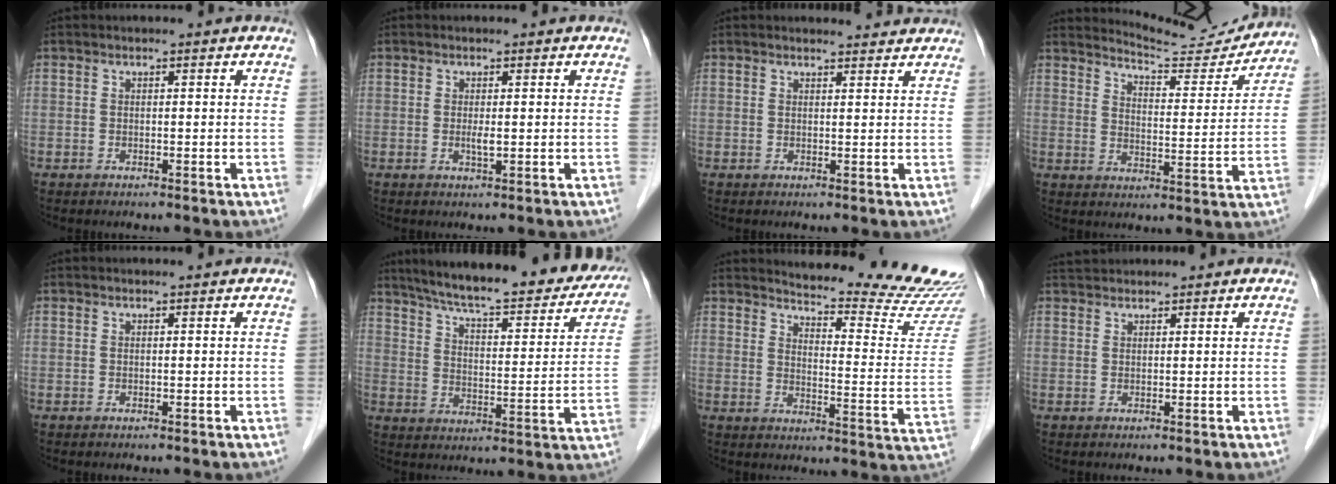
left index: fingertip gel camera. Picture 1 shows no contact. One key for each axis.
{"total": 1.2, "fx": 0.0, "fy": 0.1, "fz": 1.2, "tx": -0.027, "ty": -0.004, "tz": 0.001}
{"total": 3.9, "fx": 3.8, "fy": 0.7, "fz": 0.5, "tx": -0.011, "ty": 0.005, "tz": 0.039}
{"total": 11.7, "fx": 11.7, "fy": 0.5, "fz": 0.8, "tx": -0.014, "ty": -0.027, "tz": 0.154}
{"total": 0.5, "fx": 0.5, "fy": 0.0, "fz": 0.2, "tx": -0.004, "ty": 0.004, "tz": 0.005}
{"total": 26.8, "fx": 22.8, "fy": 5.3, "fz": 13.0, "tx": -0.195, "ty": -0.022, "tz": 0.294}
{"total": 19.0, "fx": 18.5, "fy": -0.8, "fz": 4.3, "tx": -0.069, "ty": -0.136, "tz": 0.213}
{"total": 2.5, "fx": 2.5, "fy": 0.3, "fz": 0.3, "tx": -0.009, "ty": 0.025, "tz": 0.047}